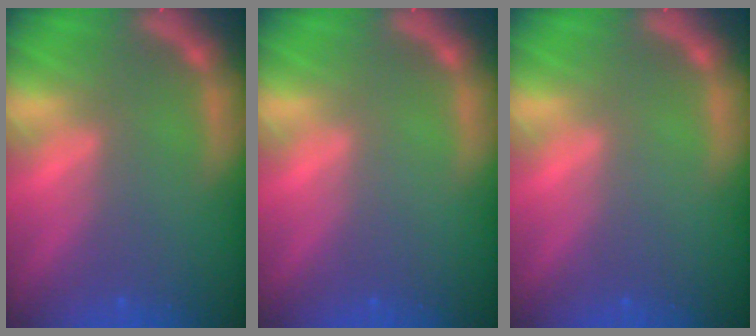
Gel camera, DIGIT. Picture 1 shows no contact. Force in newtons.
{"total": 0.0}
{"total": 0.0}